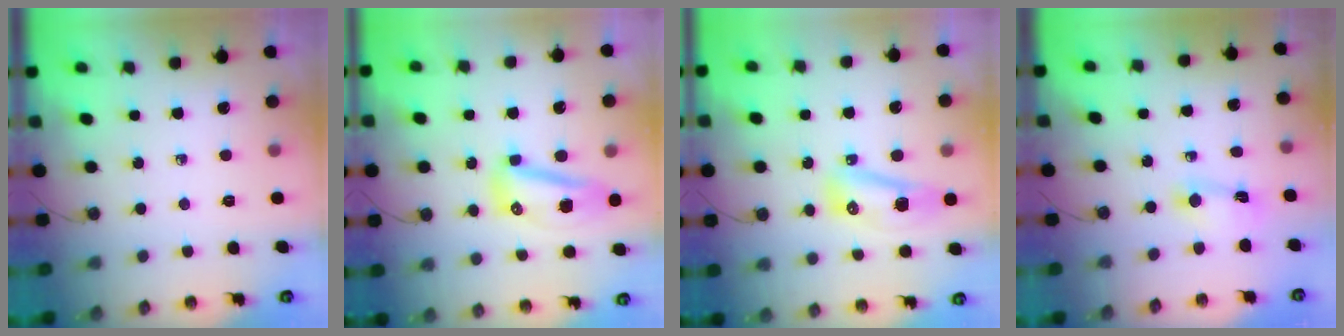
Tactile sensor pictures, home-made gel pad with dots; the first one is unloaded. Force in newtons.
{"total": 9.1, "press": 9.0, "slide": 1.1}
{"total": 11.2, "press": 9.6, "slide": 5.7}
{"total": 2.7, "press": 2.7, "slide": 0.3}